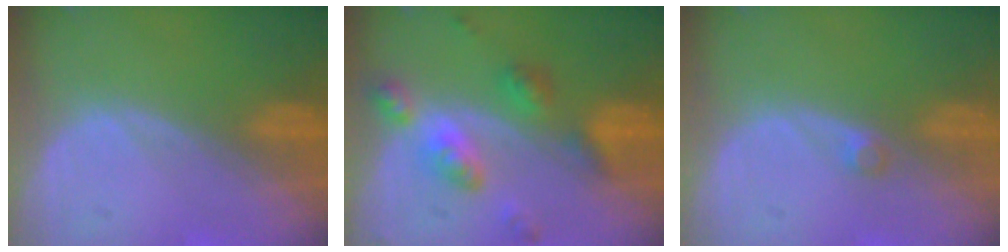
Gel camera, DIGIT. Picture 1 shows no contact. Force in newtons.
{"total": 7.0, "press": 7.0, "slide": 0.5}
{"total": 1.3, "press": 1.1, "slide": 0.6}